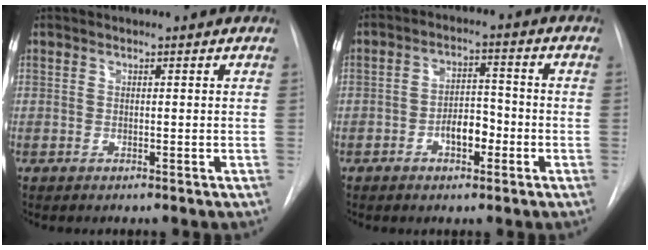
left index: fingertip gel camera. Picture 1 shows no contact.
{"total": 5.1, "force": [-2.4, 2.4, 3.7], "torque": [-0.060, 0.011, -0.038]}